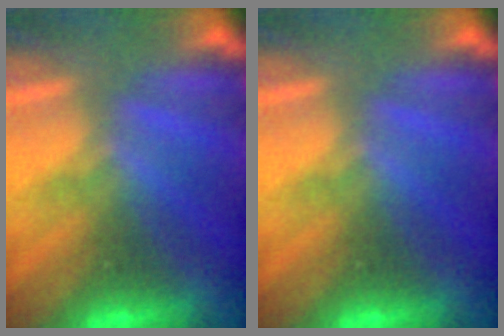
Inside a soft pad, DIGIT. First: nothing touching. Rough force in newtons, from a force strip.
{"total": 0.0}